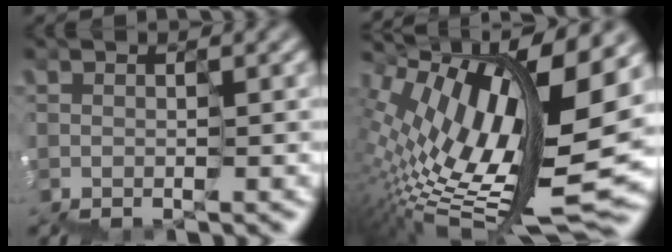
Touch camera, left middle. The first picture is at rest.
{"total": 12.6, "force": [4.1, 4.4, 11.1], "torque": [-0.212, 0.016, 0.076]}